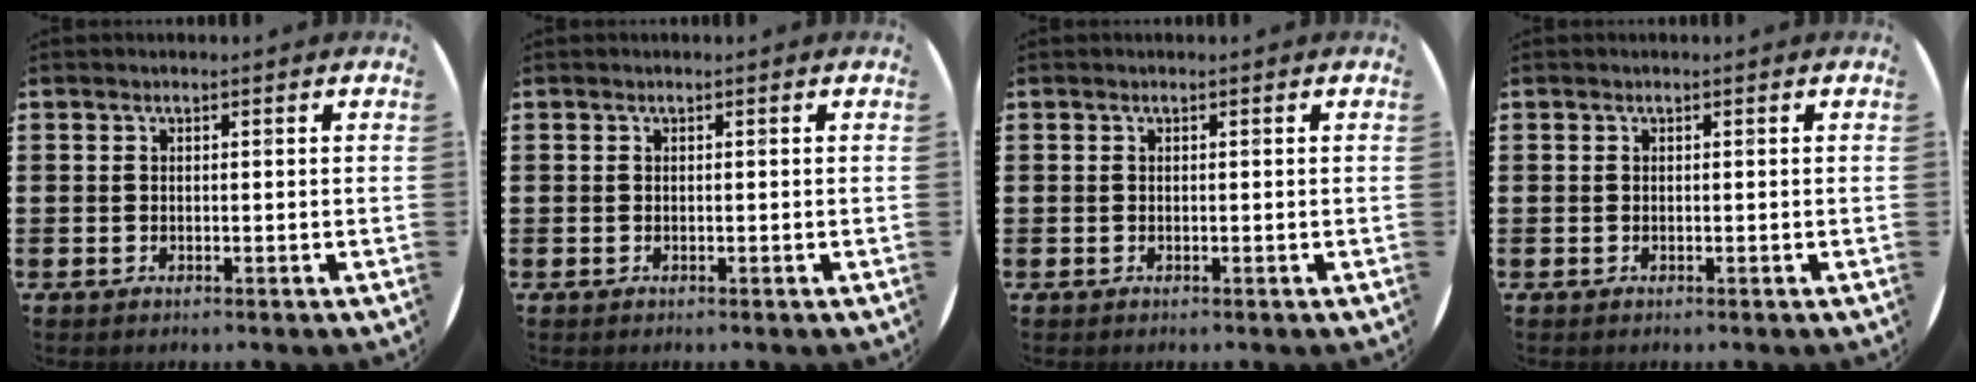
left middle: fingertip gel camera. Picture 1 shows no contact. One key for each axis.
{"total": 0.0}
{"total": 0.0}
{"total": 0.0}